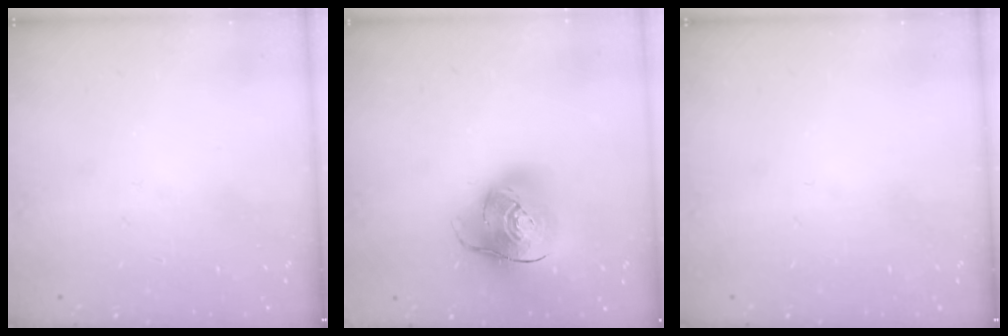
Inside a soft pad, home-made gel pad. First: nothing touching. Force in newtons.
{"total": 14.8, "press": 14.7, "slide": 2.1}
{"total": 0.0}